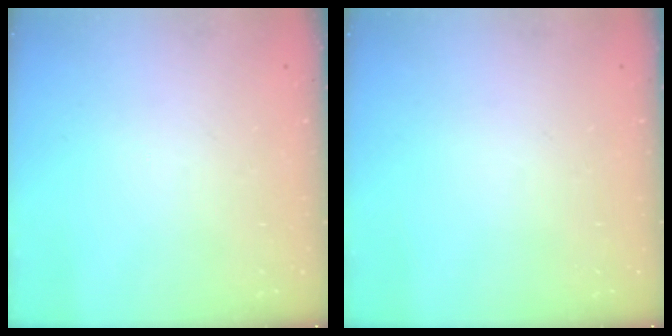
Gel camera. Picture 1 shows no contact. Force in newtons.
{"total": 0.0}